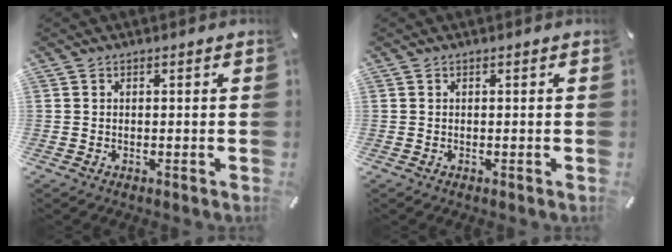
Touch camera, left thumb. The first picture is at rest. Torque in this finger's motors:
{"motor_torque": [-0.09, -0.02, -0.04, 0.03, 0.00]}